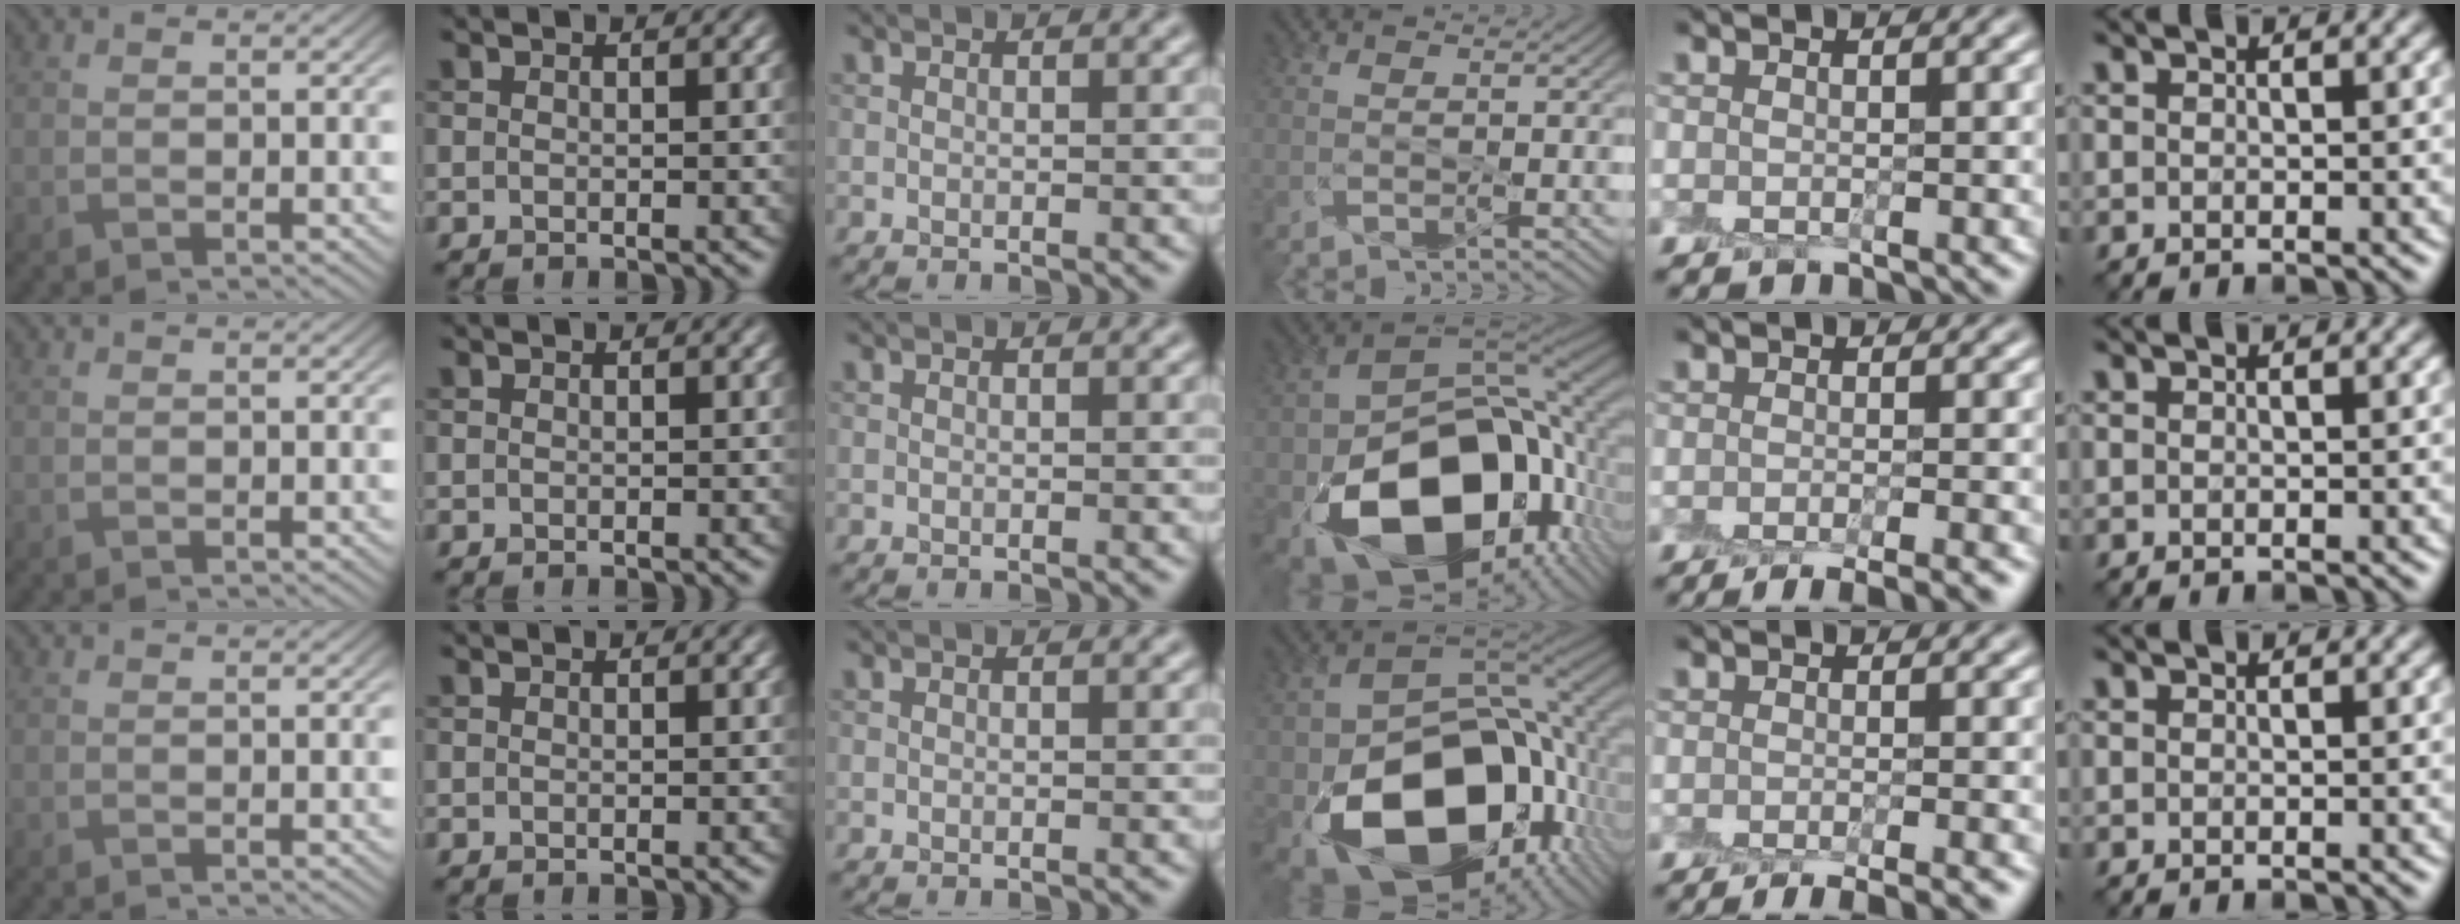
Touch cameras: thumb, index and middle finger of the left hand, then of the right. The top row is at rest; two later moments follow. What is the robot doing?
{"motion": "peel", "object": "plastic screen protector"}